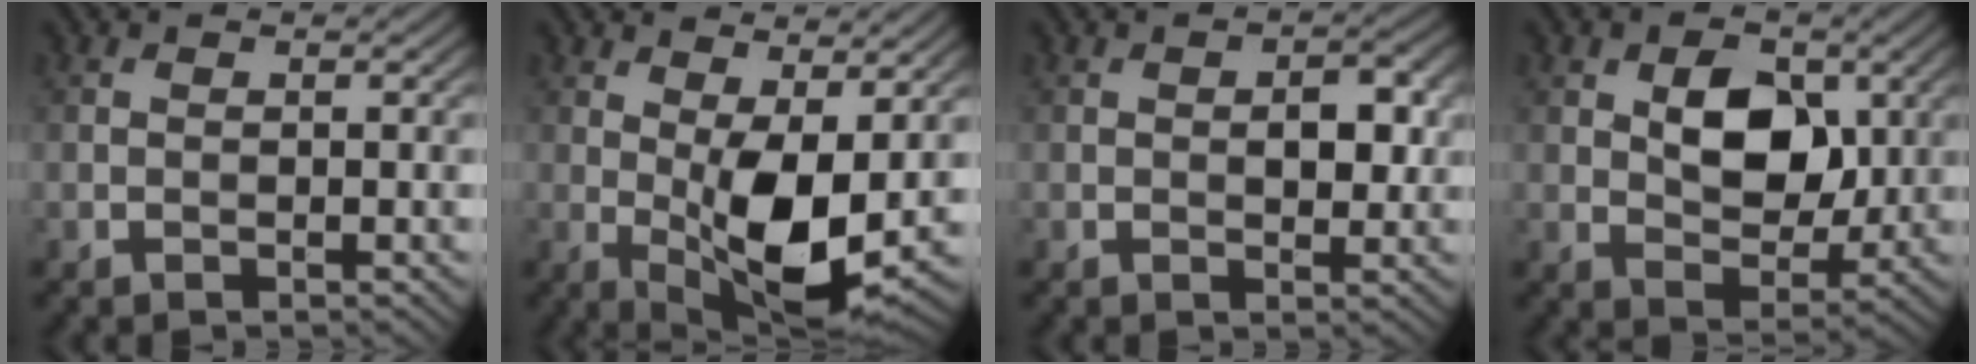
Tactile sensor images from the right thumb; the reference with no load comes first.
{"total": 9.8, "force": [0.7, 3.9, 9.0], "torque": [-0.157, -0.010, 0.016]}
{"total": 3.6, "force": [0.3, 2.0, 3.0], "torque": [-0.043, 0.000, 0.001]}
{"total": 7.3, "force": [1.7, 4.8, 5.2], "torque": [-0.083, -0.001, 0.024]}